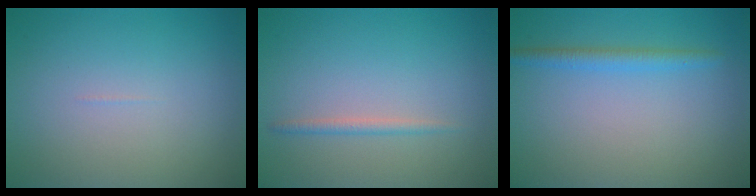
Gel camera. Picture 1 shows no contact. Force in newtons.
{"total": 1.1, "press": 1.1, "slide": 0.0}
{"total": 1.8, "press": 1.8, "slide": 0.0}